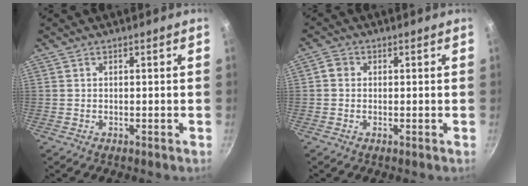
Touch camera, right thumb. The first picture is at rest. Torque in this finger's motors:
{"motor_torque": [-0.13, -0.05, 0.27, -0.24, 0.00]}